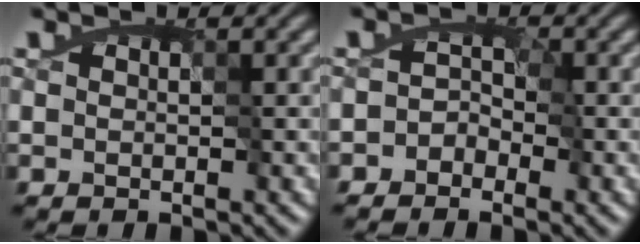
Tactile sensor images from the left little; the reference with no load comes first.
{"total": 2.4, "force": [-2.1, 1.2, -0.4], "torque": [0.039, 0.005, -0.037]}